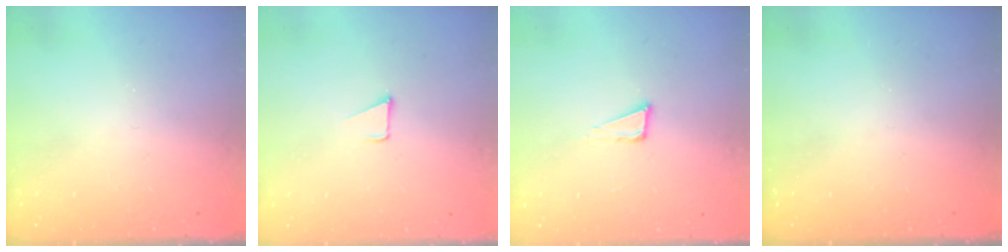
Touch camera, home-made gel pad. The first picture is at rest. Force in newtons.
{"total": 1.8, "press": 1.7, "slide": 0.1}
{"total": 3.8, "press": 3.7, "slide": 0.9}
{"total": 0.0}